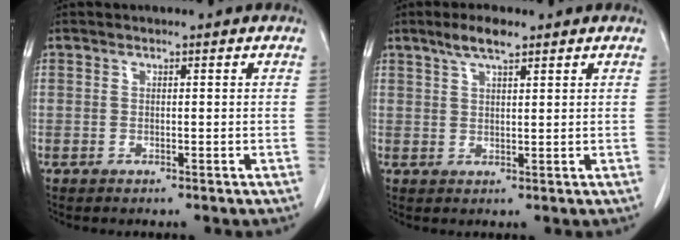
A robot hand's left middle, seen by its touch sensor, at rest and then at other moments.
{"total": 4.1, "force": [2.9, 0.8, 2.8], "torque": [-0.058, 0.006, 0.055]}